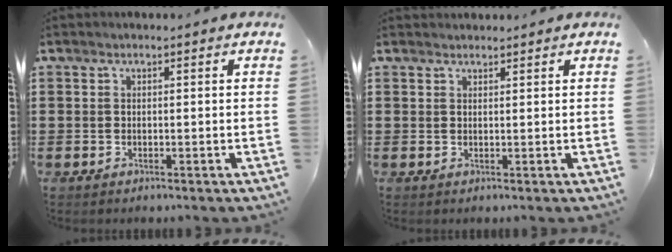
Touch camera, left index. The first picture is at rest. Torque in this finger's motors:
{"motor_torque": [-0.11, 0.41, 0.03, -0.01]}